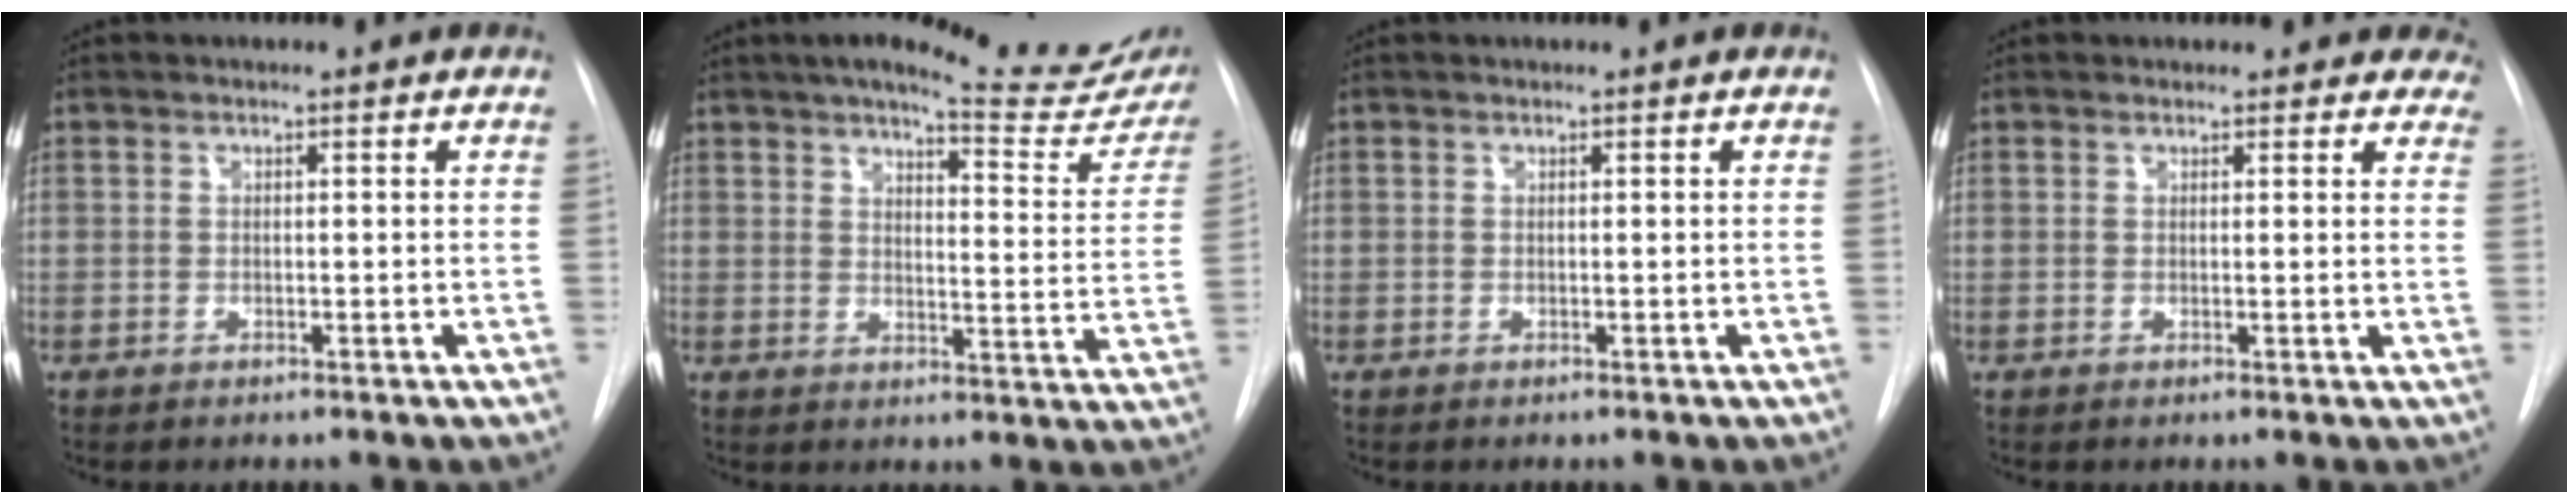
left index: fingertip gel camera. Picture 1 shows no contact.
{"total": 21.0, "force": [18.1, 3.6, 10.0], "torque": [-0.126, -0.055, 0.205]}
{"total": 0.0}
{"total": 7.0, "force": [6.3, 2.9, 0.7], "torque": [0.038, -0.013, 0.037]}